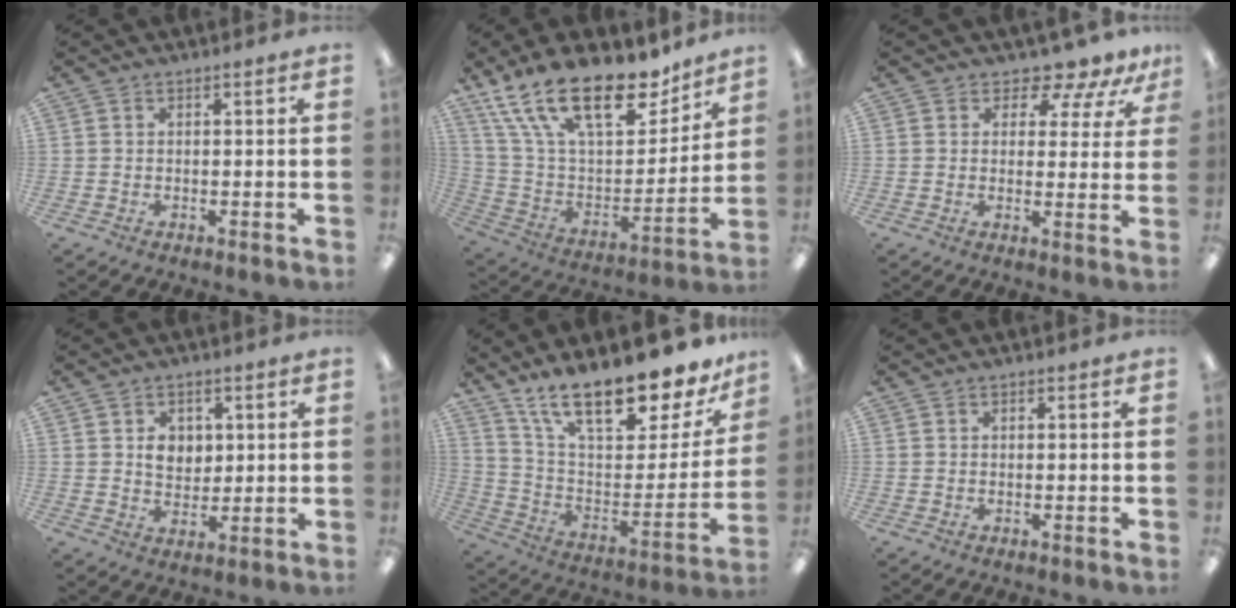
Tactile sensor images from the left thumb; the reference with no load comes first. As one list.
[{"total": 24.1, "force": [16.2, 10.3, 14.6], "torque": [-0.263, -0.098, 0.285]}, {"total": 6.9, "force": [5.8, 2.6, 2.5], "torque": [-0.034, -0.044, 0.101]}, {"total": 4.9, "force": [1.7, 4.1, 2.2], "torque": [-0.025, -0.004, 0.024]}, {"total": 20.9, "force": [15.9, 6.5, 11.9], "torque": [-0.193, -0.110, 0.272]}, {"total": 0.0}]